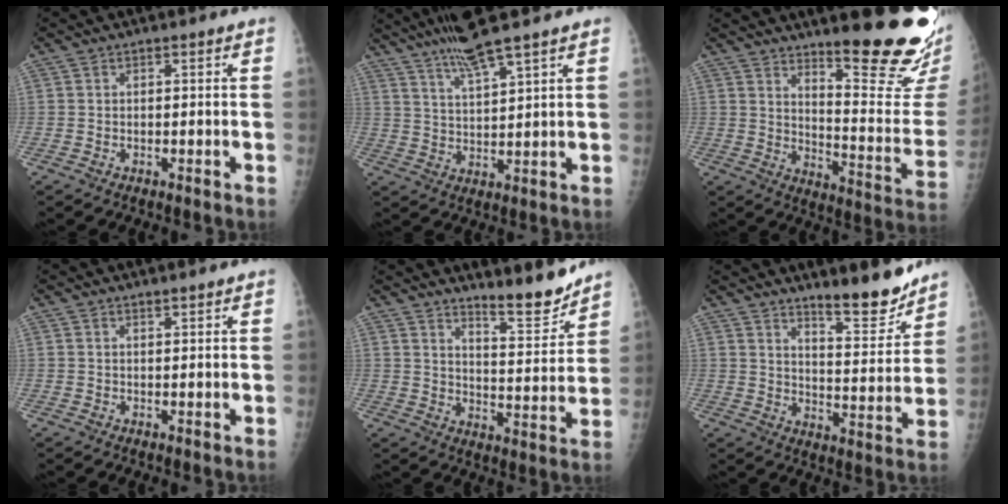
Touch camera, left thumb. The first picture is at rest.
{"total": 9.0, "force": [6.9, 0.0, 5.8], "torque": [-0.100, -0.030, 0.130]}
{"total": 21.1, "force": [15.3, 3.0, 14.3], "torque": [-0.177, -0.131, 0.219]}
{"total": 1.1, "force": [0.9, 0.1, 0.5], "torque": [0.000, -0.006, 0.018]}
{"total": 9.1, "force": [8.1, 1.0, 4.0], "torque": [-0.039, -0.074, 0.136]}
{"total": 11.1, "force": [9.2, 2.0, 5.9], "torque": [-0.058, -0.079, 0.147]}